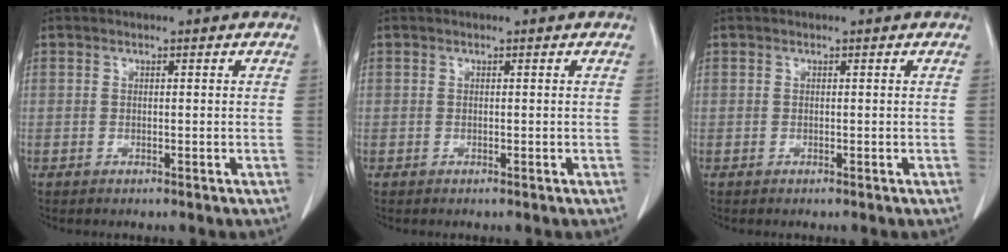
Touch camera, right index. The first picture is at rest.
{"total": 0.0}
{"total": 0.0}